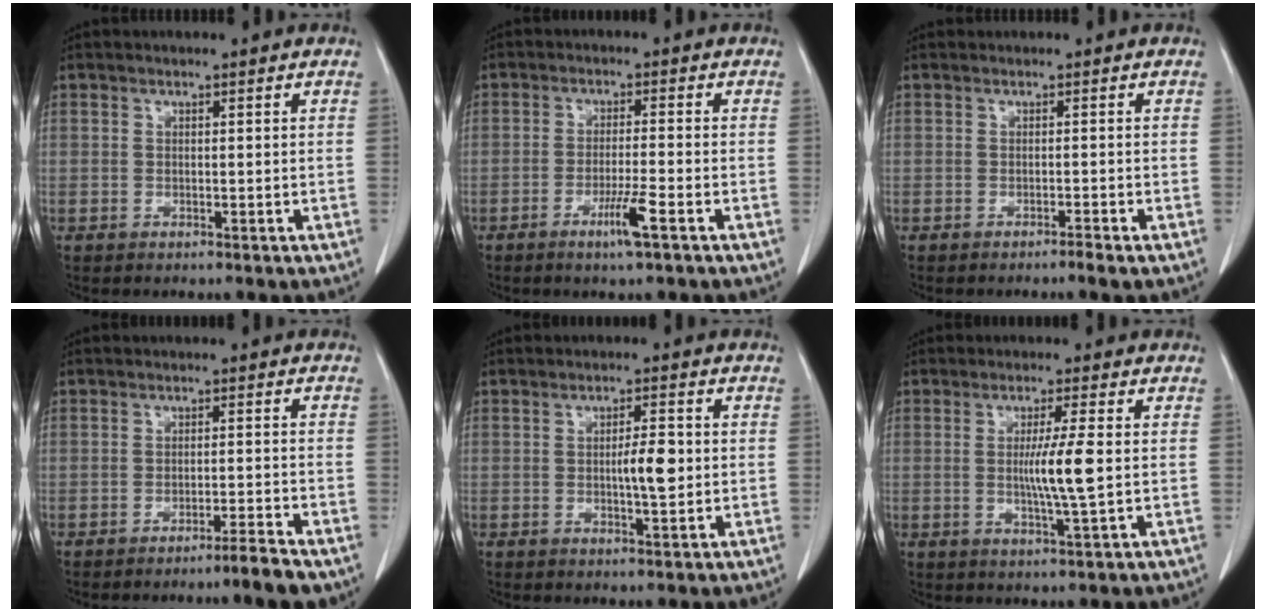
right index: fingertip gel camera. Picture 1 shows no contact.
{"total": 4.7, "force": [-2.5, -0.5, 4.0], "torque": [-0.074, -0.010, -0.047]}
{"total": 0.7, "force": [-0.6, -0.1, 0.4], "torque": [-0.009, 0.000, -0.009]}
{"total": 4.1, "force": [-3.2, -0.6, 2.4], "torque": [-0.033, -0.006, -0.053]}
{"total": 4.5, "force": [-0.2, 0.8, 4.4], "torque": [-0.073, 0.000, -0.002]}
{"total": 6.2, "force": [-0.1, -0.7, 6.2], "torque": [-0.114, -0.012, 0.000]}